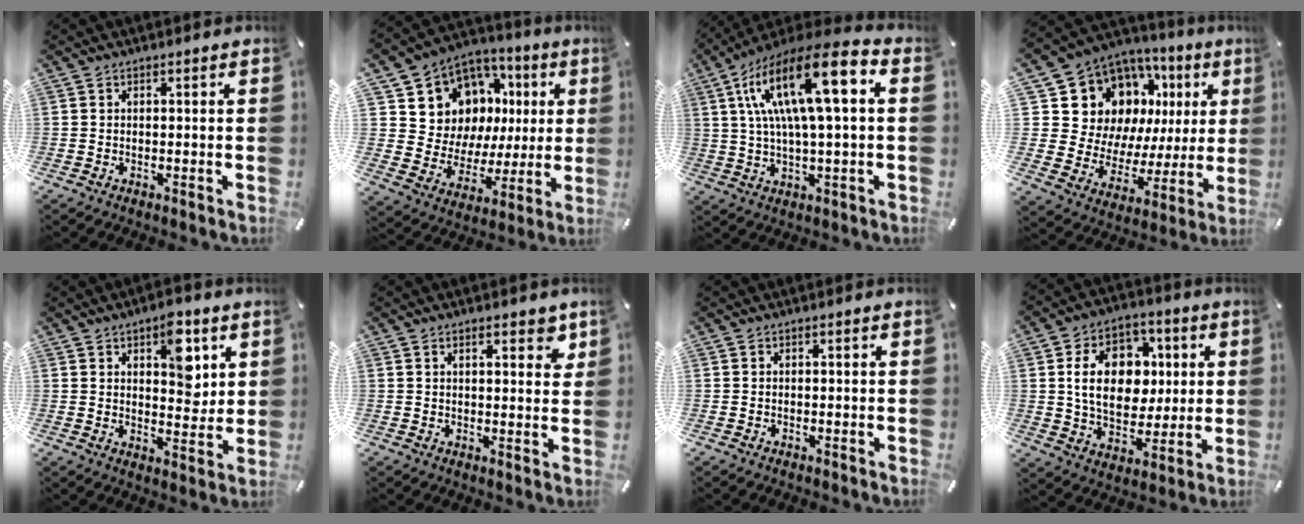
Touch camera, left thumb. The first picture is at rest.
{"total": 11.7, "force": [5.7, 10.0, 2.3], "torque": [-0.053, -0.061, 0.122]}
{"total": 18.8, "force": [5.6, 5.8, 17.0], "torque": [-0.326, -0.015, 0.081]}
{"total": 16.4, "force": [8.2, 12.8, 6.0], "torque": [-0.108, -0.071, 0.177]}
{"total": 9.5, "force": [4.4, 5.5, 6.3], "torque": [-0.055, -0.027, 0.068]}
{"total": 4.8, "force": [2.9, 2.0, 3.2], "torque": [-0.036, -0.011, 0.044]}
{"total": 0.0}
{"total": 15.2, "force": [2.5, 11.7, 9.4], "torque": [-0.146, 0.011, 0.047]}